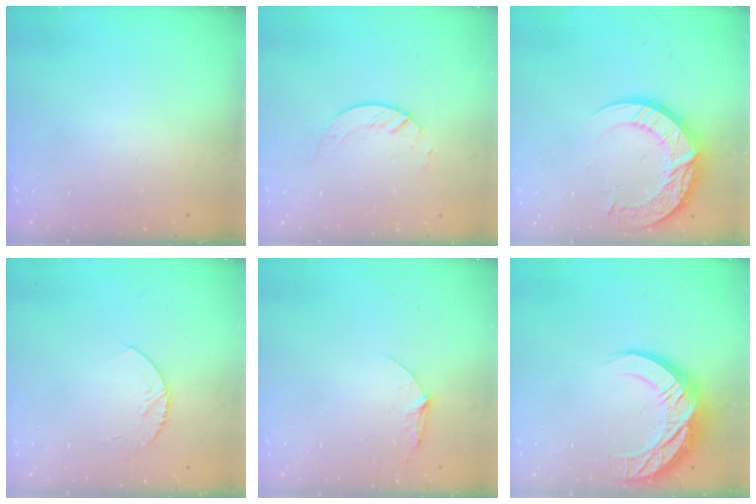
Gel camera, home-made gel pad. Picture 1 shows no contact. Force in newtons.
{"total": 3.5, "press": 3.5, "slide": 0.3}
{"total": 18.4, "press": 18.4, "slide": 1.0}
{"total": 5.3, "press": 5.3, "slide": 0.6}
{"total": 5.4, "press": 5.4, "slide": 0.5}
{"total": 13.7, "press": 13.7, "slide": 0.9}